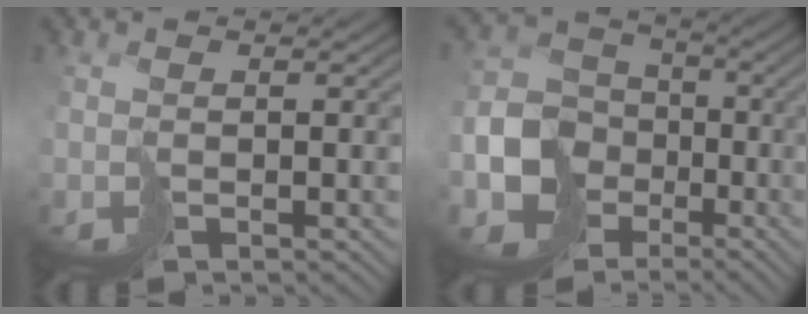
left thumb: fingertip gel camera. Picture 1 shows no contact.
{"total": 8.8, "force": [-3.9, 7.2, 3.2], "torque": [-0.073, -0.017, -0.083]}